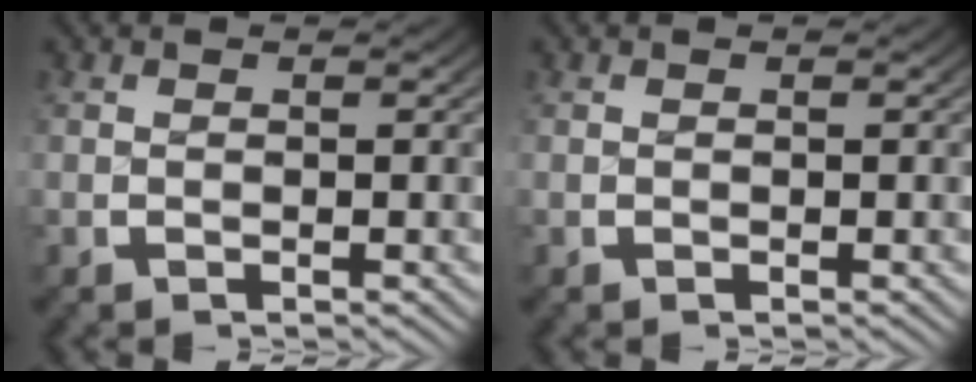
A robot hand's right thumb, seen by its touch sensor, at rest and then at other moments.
{"total": 0.0}